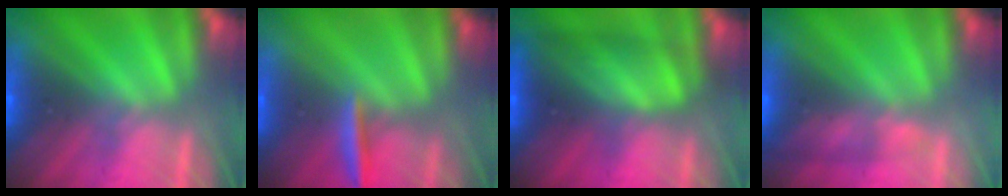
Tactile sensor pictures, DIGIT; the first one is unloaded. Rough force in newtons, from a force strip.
{"total": 2.8}
{"total": 8.4}
{"total": 5.2}